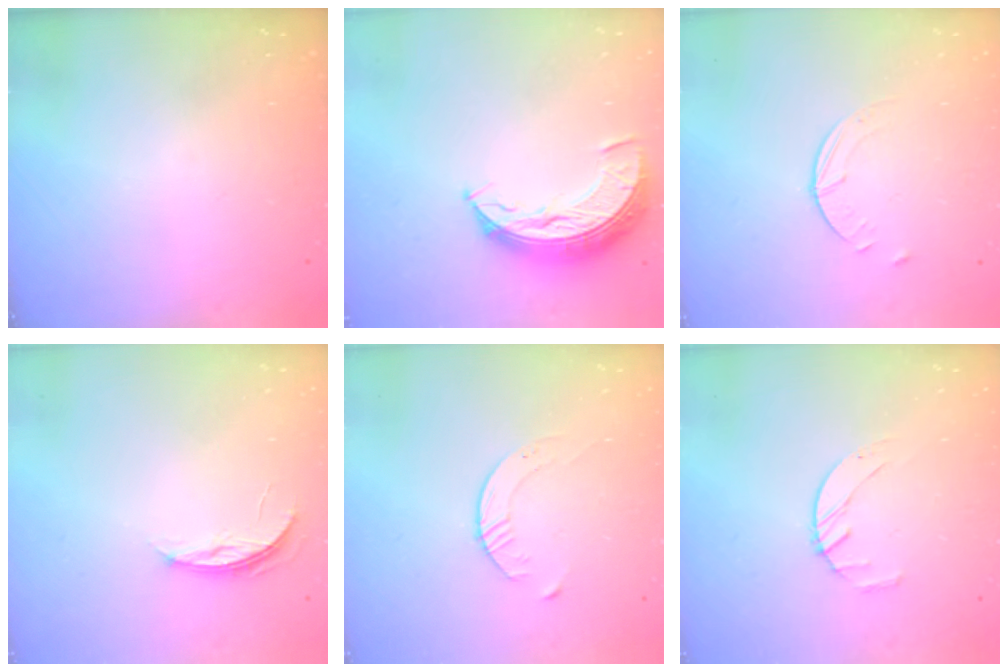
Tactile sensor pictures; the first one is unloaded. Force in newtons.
{"total": 10.5, "press": 10.5, "slide": 0.5}
{"total": 0.9, "press": 0.9, "slide": 0.2}
{"total": 3.9, "press": 3.9, "slide": 0.4}
{"total": 3.9, "press": 3.9, "slide": 0.4}
{"total": 2.5, "press": 2.5, "slide": 0.4}